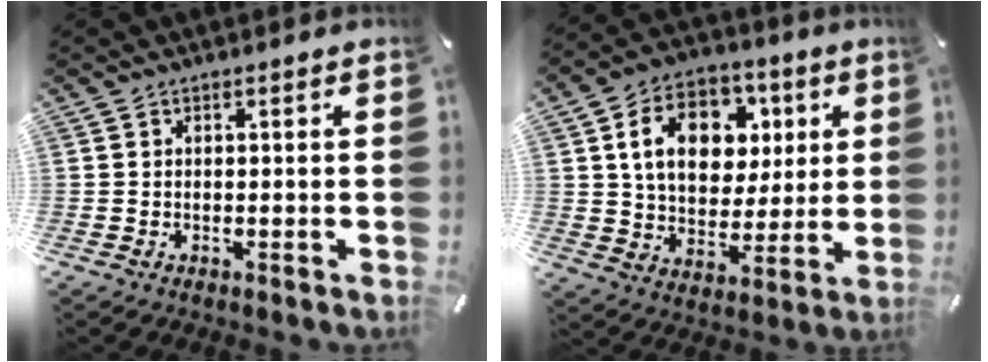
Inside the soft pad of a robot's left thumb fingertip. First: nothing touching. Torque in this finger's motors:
{"motor_torque": [2.47, 2.54, 1.04, -0.79, 0.36]}